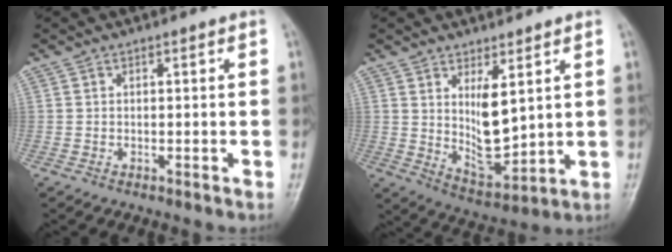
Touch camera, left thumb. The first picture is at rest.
{"total": 9.2, "force": [2.6, 3.9, 7.9], "torque": [-0.112, -0.037, 0.063]}